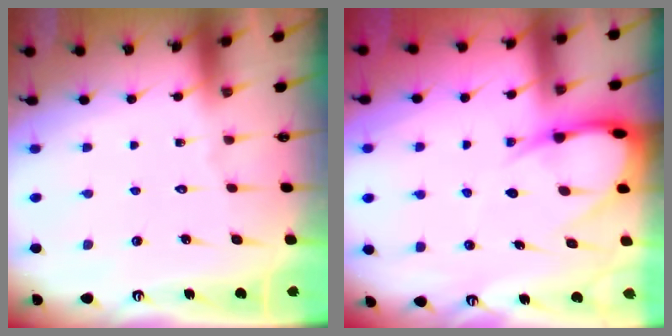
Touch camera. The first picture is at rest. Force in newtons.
{"total": 9.9, "press": 9.9, "slide": 1.0}